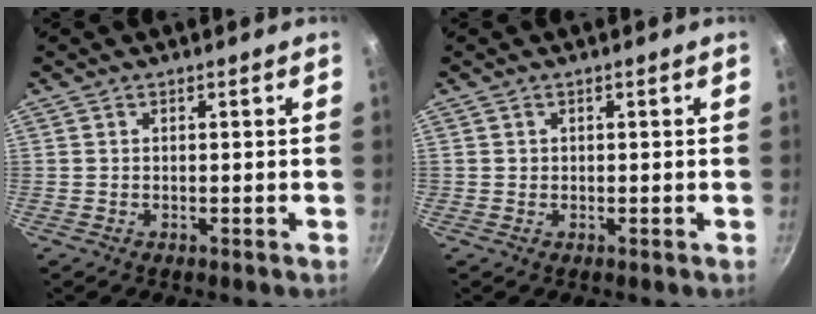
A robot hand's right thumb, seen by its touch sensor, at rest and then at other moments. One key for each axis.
{"total": 0.0}